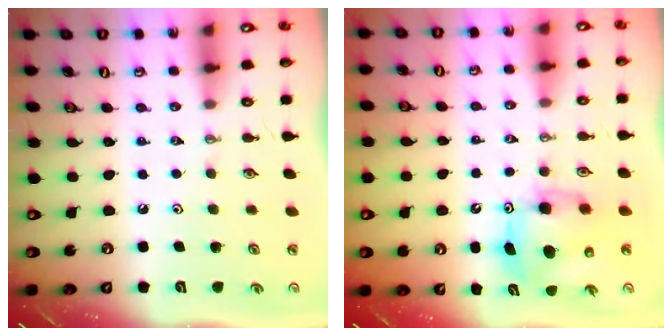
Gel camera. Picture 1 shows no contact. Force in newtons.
{"total": 8.8, "press": 8.8, "slide": 0.4}